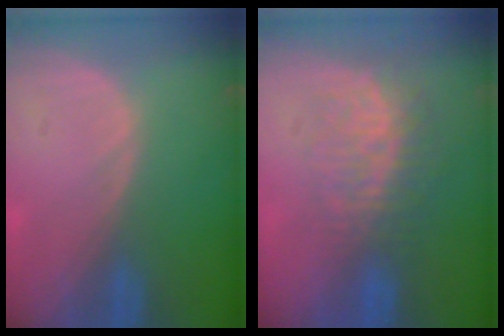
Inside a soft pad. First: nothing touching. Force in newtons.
{"total": 8.7, "press": 7.4, "slide": 4.6}